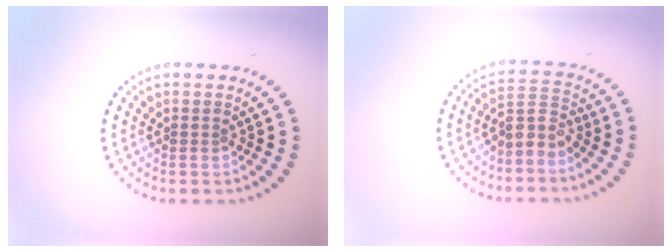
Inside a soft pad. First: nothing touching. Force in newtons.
{"total": 2.5, "press": 2.0, "slide": 1.6}